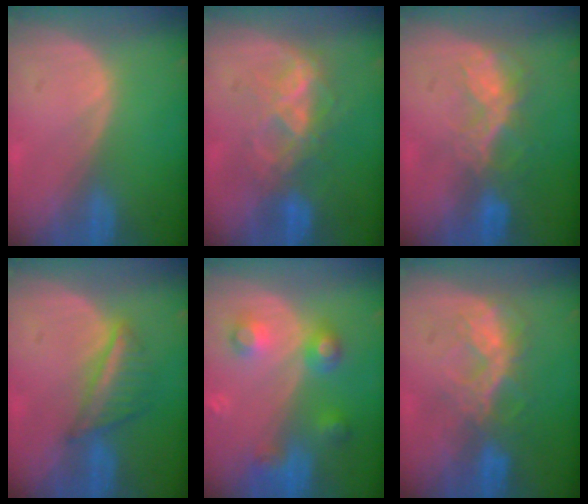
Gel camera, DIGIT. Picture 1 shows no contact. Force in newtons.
{"total": 6.5, "press": 6.4, "slide": 1.0}
{"total": 6.8, "press": 5.8, "slide": 3.4}
{"total": 5.3, "press": 5.3, "slide": 0.4}
{"total": 5.8, "press": 5.8, "slide": 0.3}
{"total": 6.5, "press": 6.5, "slide": 0.3}